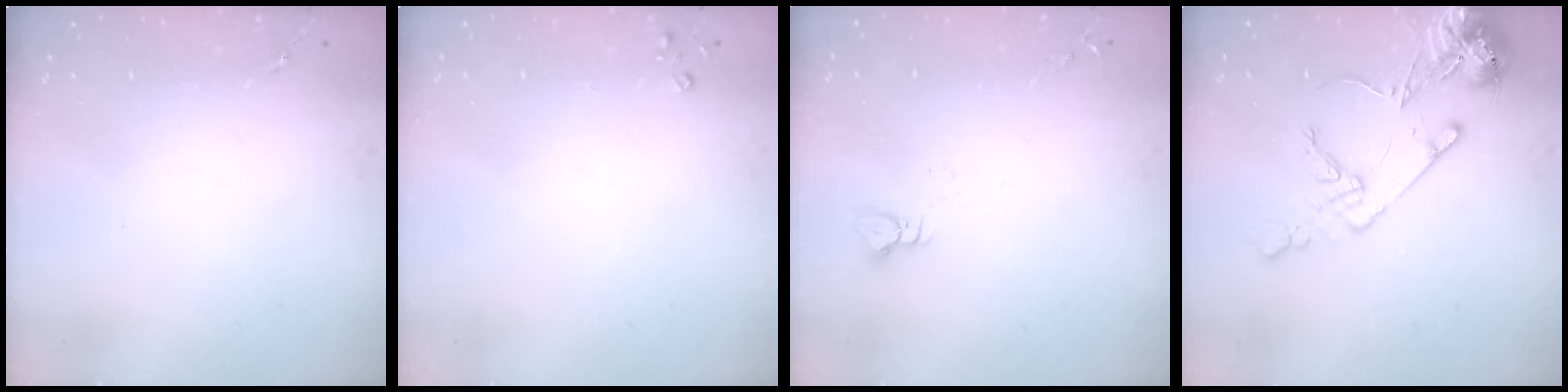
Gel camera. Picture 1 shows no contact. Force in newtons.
{"total": 2.6, "press": 2.6, "slide": 0.3}
{"total": 3.5, "press": 3.5, "slide": 0.3}
{"total": 13.7, "press": 13.5, "slide": 2.3}